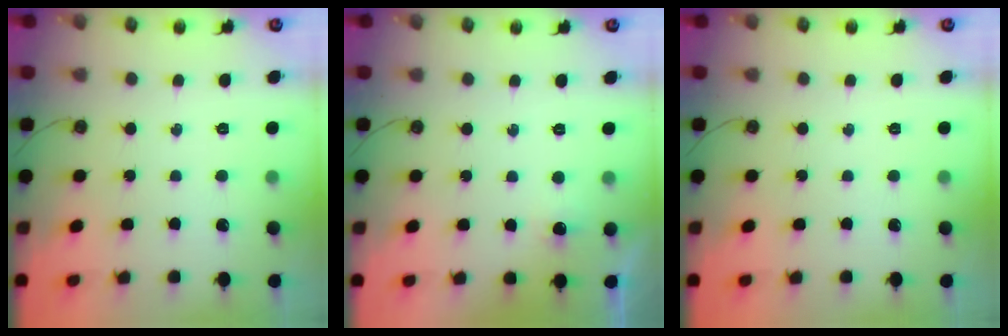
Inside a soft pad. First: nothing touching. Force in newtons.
{"total": 3.0, "press": 2.8, "slide": 1.0}
{"total": 0.0}